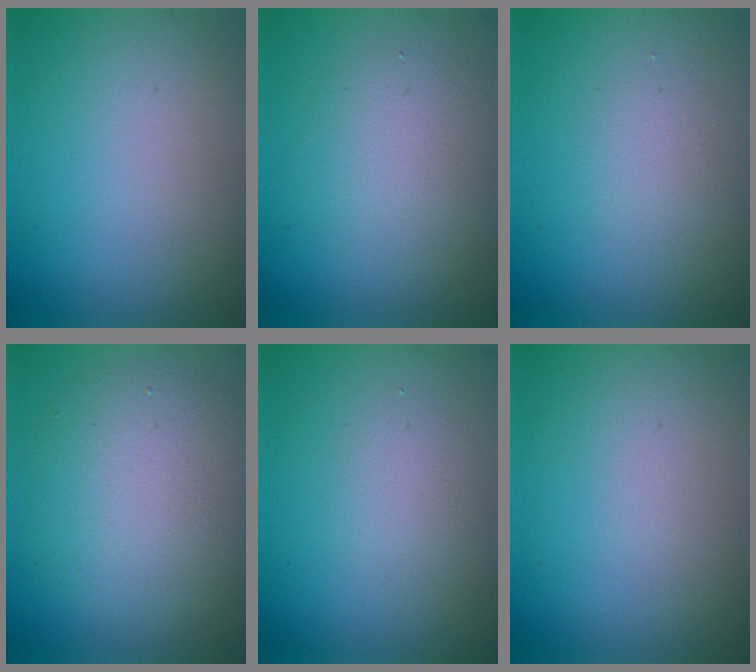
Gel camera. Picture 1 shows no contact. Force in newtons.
{"total": 3.4, "press": 3.3, "slide": 0.3}
{"total": 1.6, "press": 1.6, "slide": 0.1}
{"total": 6.8, "press": 6.7, "slide": 0.6}
{"total": 1.6, "press": 1.6, "slide": 0.0}
{"total": 0.0}